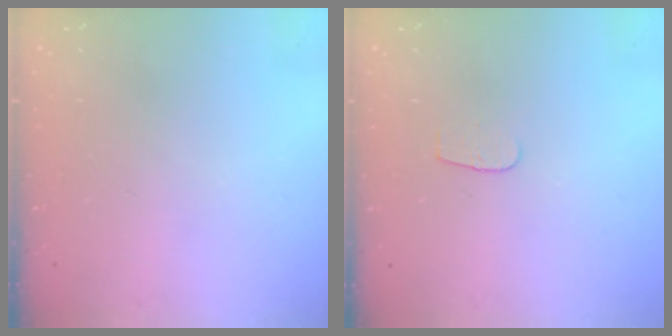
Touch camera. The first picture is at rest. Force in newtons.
{"total": 3.7, "press": 3.7, "slide": 0.4}